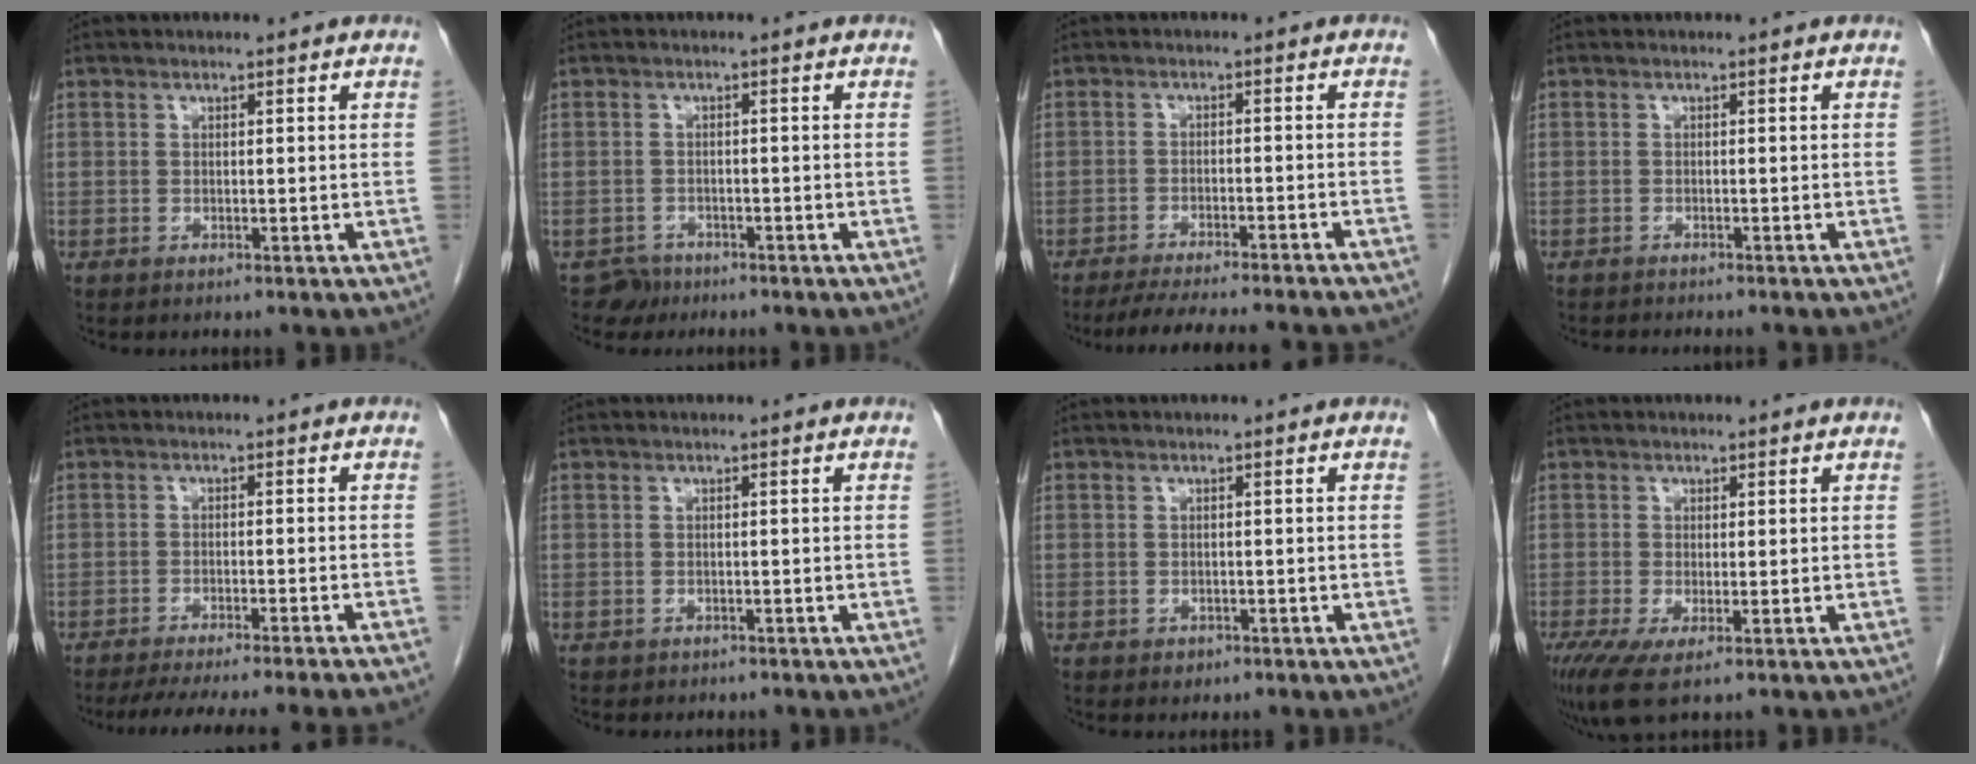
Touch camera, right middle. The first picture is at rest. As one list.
[{"total": 2.2, "force": [-1.6, 1.3, -0.5], "torque": [0.006, 0.006, -0.026]}, {"total": 15.8, "force": [-14.1, 1.3, 6.9], "torque": [-0.098, -0.023, -0.185]}, {"total": 5.2, "force": [-4.6, 0.9, 2.1], "torque": [-0.029, -0.007, -0.058]}, {"total": 14.8, "force": [-13.2, -1.3, 6.5], "torque": [-0.081, -0.037, -0.181]}, {"total": 0.8, "force": [-0.6, 0.6, 0.1], "torque": [-0.014, 0.002, -0.005]}, {"total": 1.0, "force": [-0.6, 0.8, 0.3], "torque": [-0.006, 0.002, -0.004]}, {"total": 5.7, "force": [-2.6, 1.7, 4.8], "torque": [-0.093, -0.021, -0.041]}]